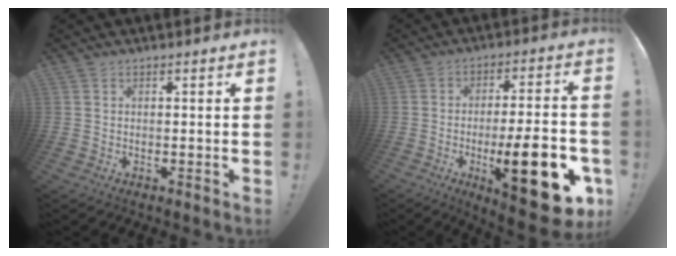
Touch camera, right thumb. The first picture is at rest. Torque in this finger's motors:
{"motor_torque": [1.76, 1.87, 1.42, -1.35, 0.13]}